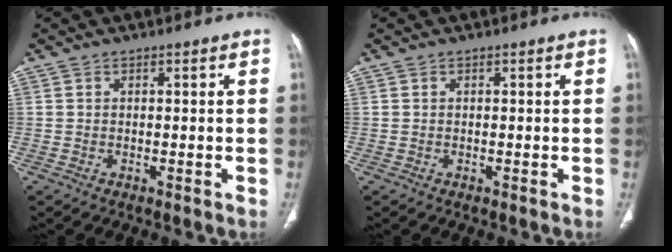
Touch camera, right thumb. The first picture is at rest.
{"total": 0.0}